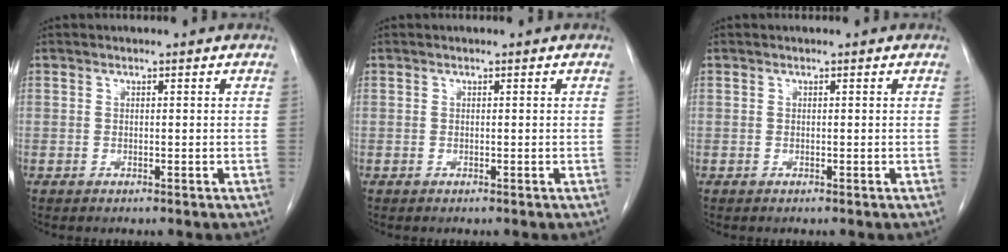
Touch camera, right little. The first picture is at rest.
{"total": 0.0}
{"total": 0.0}